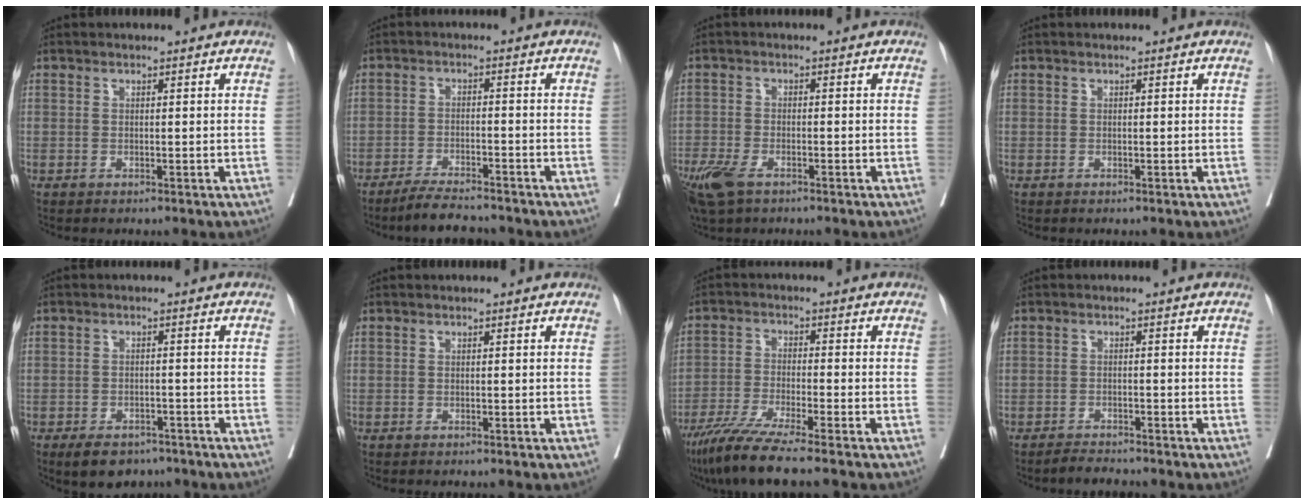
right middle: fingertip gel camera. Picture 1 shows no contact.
{"total": 6.2, "force": [-5.6, 0.7, 2.5], "torque": [-0.047, -0.018, -0.097]}
{"total": 8.4, "force": [-5.5, 3.6, 5.2], "torque": [-0.112, -0.016, -0.097]}
{"total": 0.0}
{"total": 6.1, "force": [-4.7, 3.1, 2.4], "torque": [-0.041, -0.002, -0.068]}
{"total": 0.0}
{"total": 9.1, "force": [-7.1, -0.7, 5.5], "torque": [-0.093, -0.031, -0.126]}
{"total": 1.9, "force": [-1.9, 0.3, 0.1], "torque": [-0.012, -0.009, -0.031]}